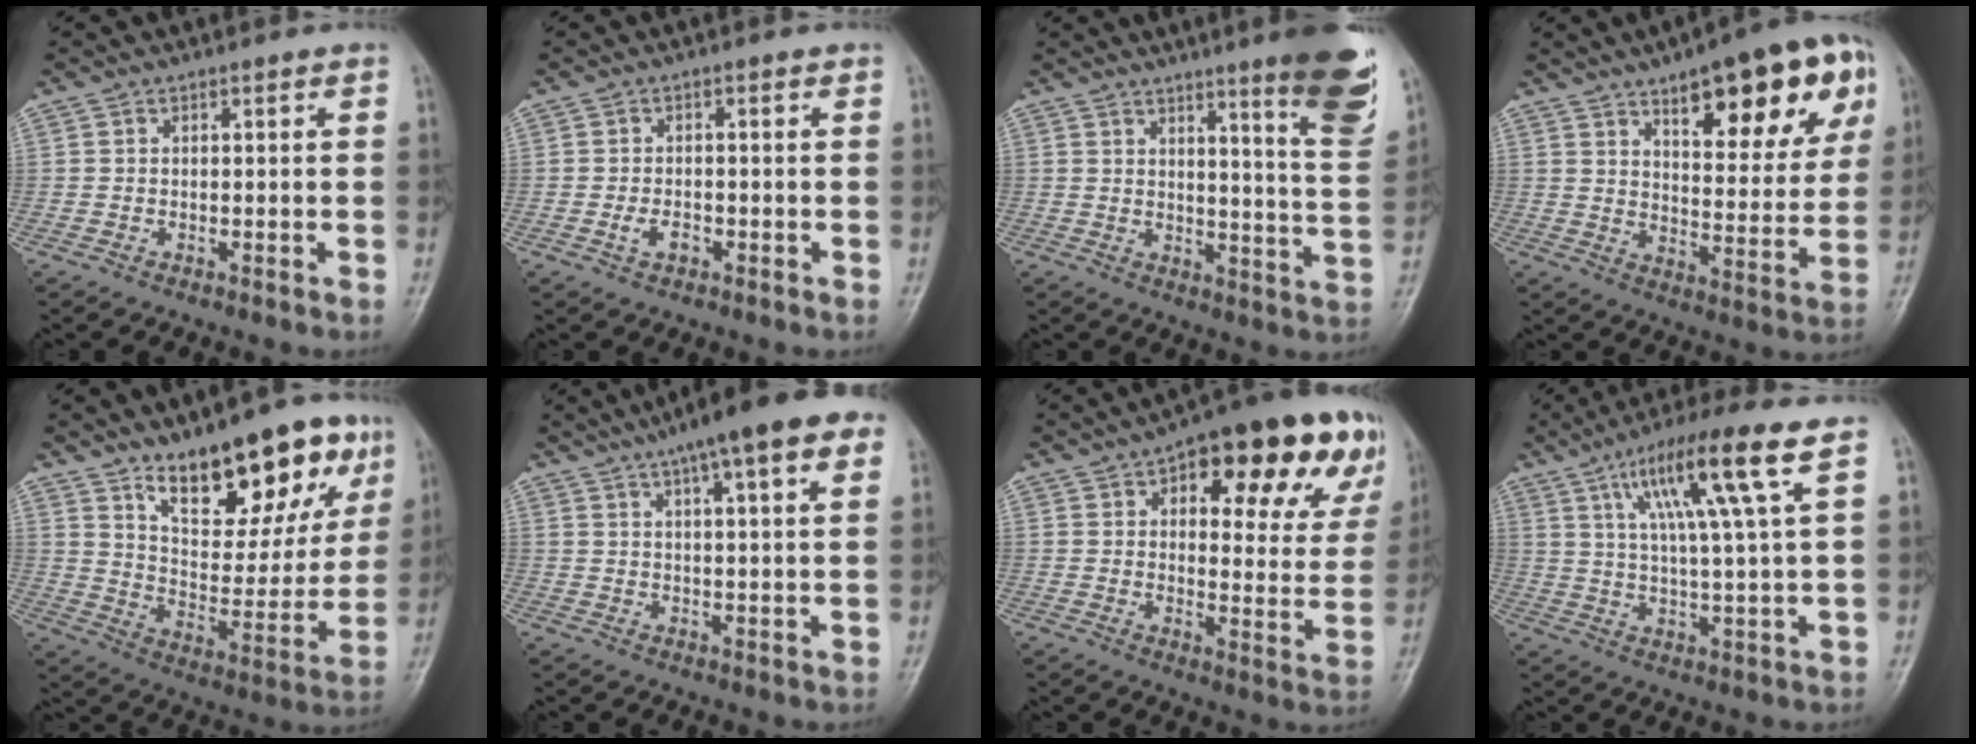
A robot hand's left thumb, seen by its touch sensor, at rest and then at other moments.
{"total": 2.6, "force": [-1.1, 1.6, 1.8], "torque": [-0.032, 0.006, -0.018]}
{"total": 14.4, "force": [8.6, 1.6, 11.4], "torque": [-0.130, -0.060, 0.112]}
{"total": 21.3, "force": [10.6, 7.5, 16.9], "torque": [-0.189, -0.026, 0.150]}
{"total": 20.4, "force": [12.5, 8.7, 13.5], "torque": [-0.138, -0.067, 0.201]}
{"total": 16.3, "force": [9.2, 3.6, 13.0], "torque": [-0.180, 0.013, 0.130]}
{"total": 23.8, "force": [11.8, 9.8, 18.1], "torque": [-0.183, -0.011, 0.154]}
{"total": 14.8, "force": [6.8, 1.0, 13.1], "torque": [-0.234, -0.011, 0.119]}